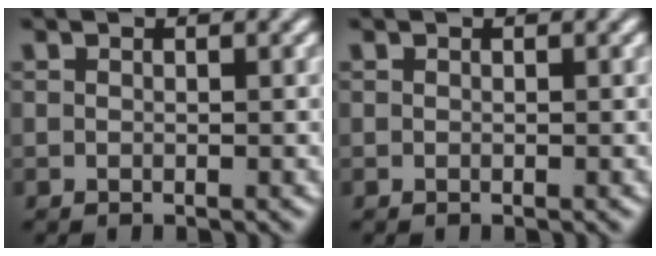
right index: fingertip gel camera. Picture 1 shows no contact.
{"total": 0.0}